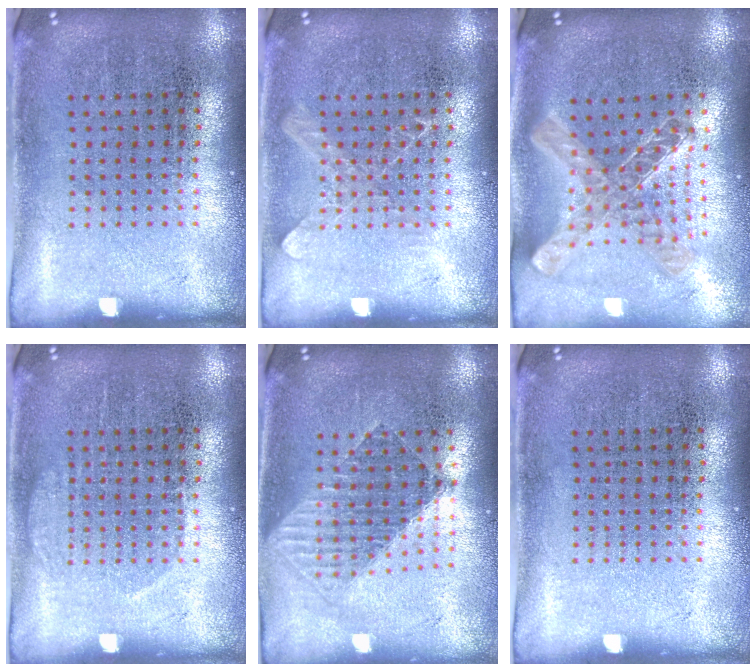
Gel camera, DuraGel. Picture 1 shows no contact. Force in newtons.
{"total": 1.0, "press": 1.0, "slide": 0.3}
{"total": 1.2, "press": 1.1, "slide": 0.5}
{"total": 1.1, "press": 1.1, "slide": 0.3}
{"total": 1.5, "press": 1.3, "slide": 0.7}
{"total": 0.0}